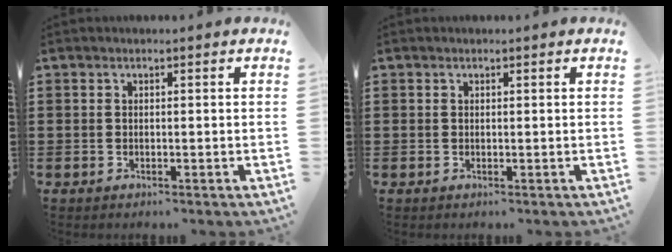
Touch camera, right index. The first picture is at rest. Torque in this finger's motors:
{"motor_torque": [0.00, -0.02, 0.01, 0.03]}